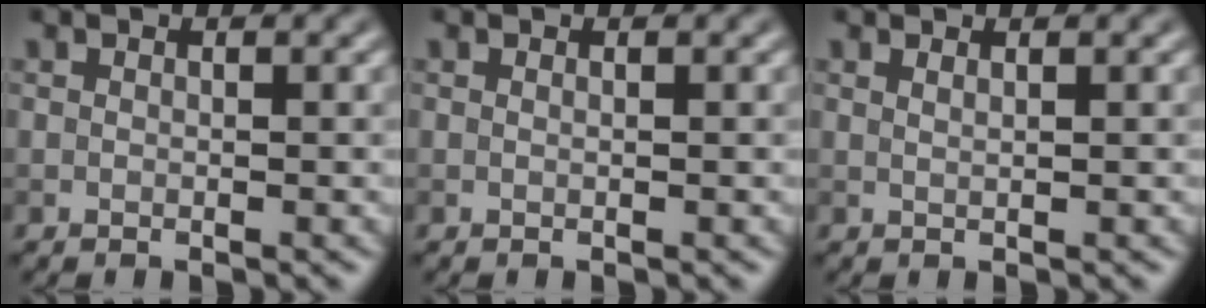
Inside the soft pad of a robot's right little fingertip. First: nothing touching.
{"total": 0.0}
{"total": 0.8, "force": [0.6, 0.2, 0.5], "torque": [-0.003, -0.003, 0.005]}